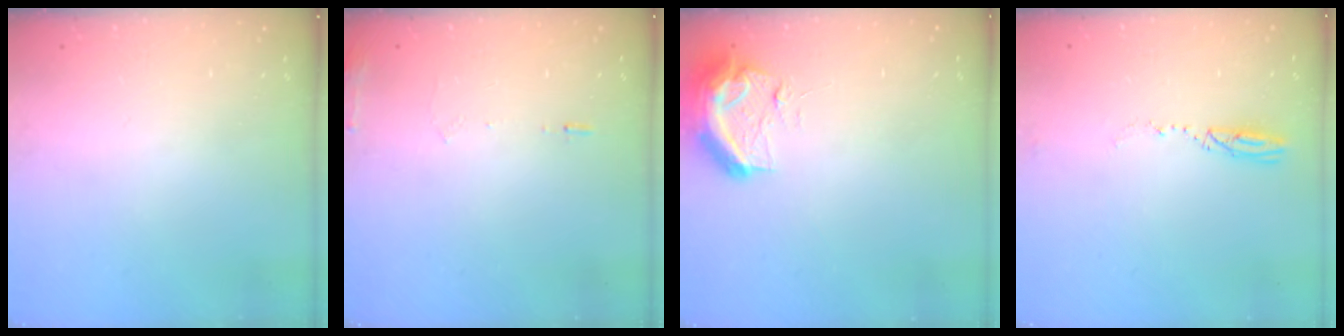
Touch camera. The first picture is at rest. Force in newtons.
{"total": 6.4, "press": 6.2, "slide": 1.5}
{"total": 14.4, "press": 11.8, "slide": 8.4}
{"total": 3.3, "press": 3.2, "slide": 0.5}